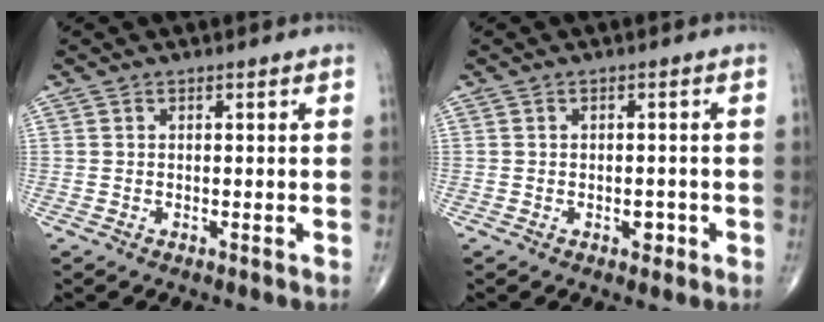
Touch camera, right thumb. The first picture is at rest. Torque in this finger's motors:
{"motor_torque": [2.61, 2.40, 1.36, -1.41, 0.68]}